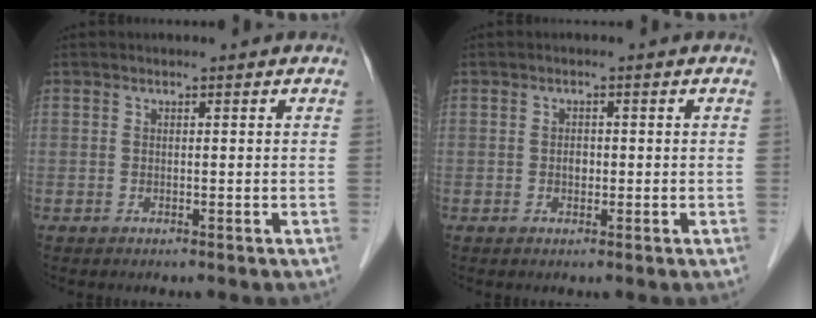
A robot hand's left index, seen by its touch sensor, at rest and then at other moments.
{"total": 1.2, "force": [-0.2, 0.8, 0.8], "torque": [-0.014, 0.002, -0.002]}